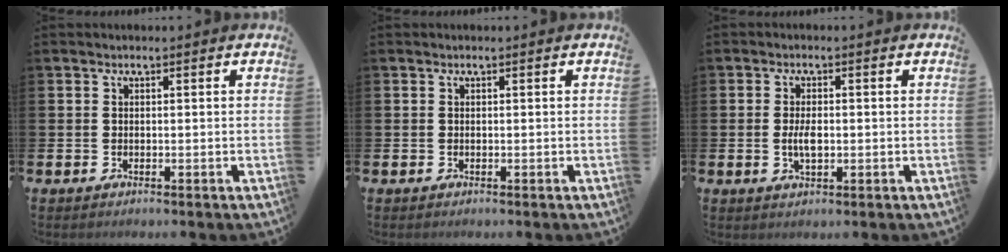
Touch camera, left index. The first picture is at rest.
{"total": 0.0}
{"total": 3.0, "force": [-0.1, 1.4, 2.6], "torque": [-0.040, -0.001, -0.004]}